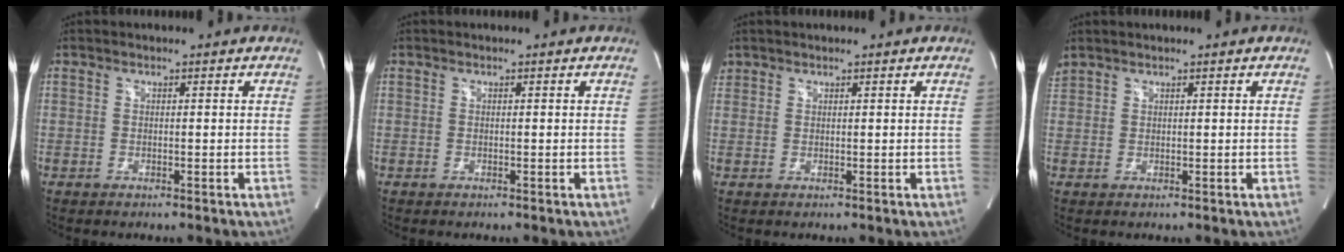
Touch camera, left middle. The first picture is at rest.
{"total": 0.0}
{"total": 1.2, "force": [0.9, 0.7, 0.0], "torque": [0.005, 0.011, 0.016]}
{"total": 1.7, "force": [1.6, 0.4, 0.3], "torque": [-0.022, 0.021, 0.039]}